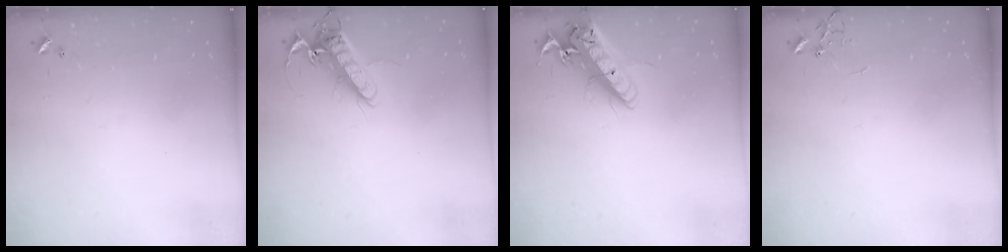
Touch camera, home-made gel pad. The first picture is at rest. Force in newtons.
{"total": 13.7, "press": 13.5, "slide": 2.3}
{"total": 19.7, "press": 19.5, "slide": 2.7}
{"total": 0.0}